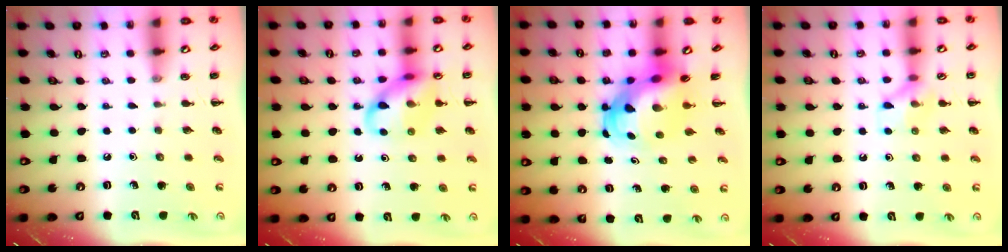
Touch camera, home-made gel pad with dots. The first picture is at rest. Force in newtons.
{"total": 12.5, "press": 12.5, "slide": 1.2}
{"total": 6.1, "press": 5.8, "slide": 1.8}
{"total": 8.1, "press": 8.1, "slide": 0.4}